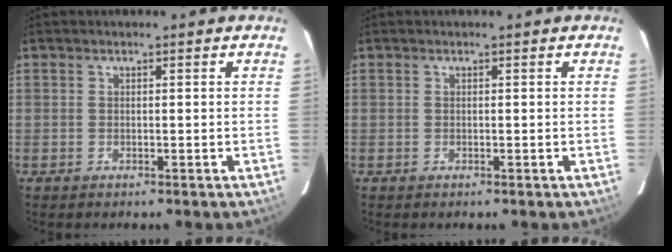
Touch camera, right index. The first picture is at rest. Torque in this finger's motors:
{"motor_torque": [-0.01, -0.01, 0.01, 0.01]}